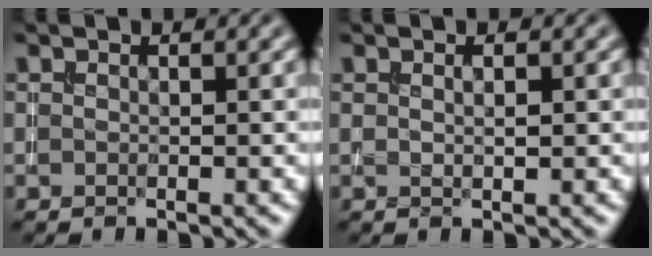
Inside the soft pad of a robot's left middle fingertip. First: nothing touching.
{"total": 0.9, "force": [0.4, 0.1, 0.8], "torque": [-0.007, 0.000, 0.007]}